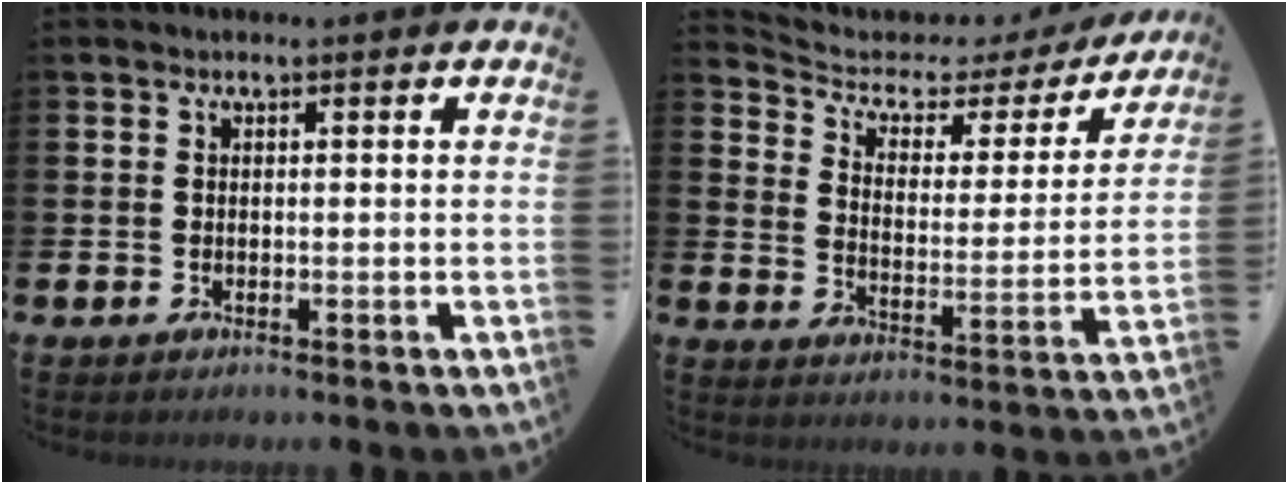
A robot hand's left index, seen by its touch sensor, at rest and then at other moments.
{"total": 4.5, "force": [3.5, 2.4, 1.6], "torque": [-0.061, -0.027, 0.048]}